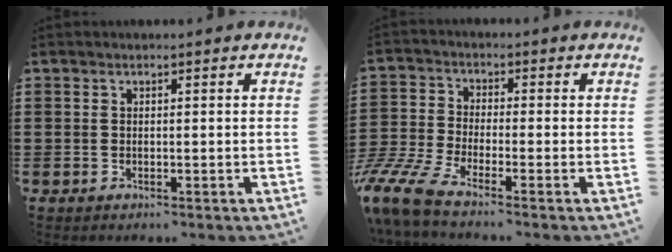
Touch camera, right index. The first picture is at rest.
{"total": 6.8, "force": [-5.6, 0.5, 3.9], "torque": [-0.115, -0.019, -0.117]}